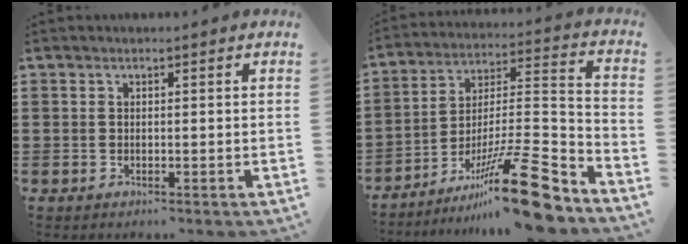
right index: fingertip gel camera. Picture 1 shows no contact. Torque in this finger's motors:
{"motor_torque": [1.25, -0.89, 1.05, 0.14]}